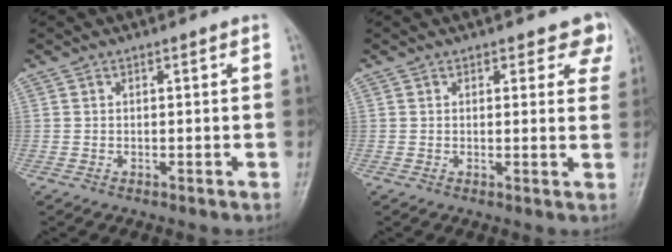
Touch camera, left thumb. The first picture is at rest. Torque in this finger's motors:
{"motor_torque": [-0.12, 0.07, -0.18, -0.13, 0.07]}